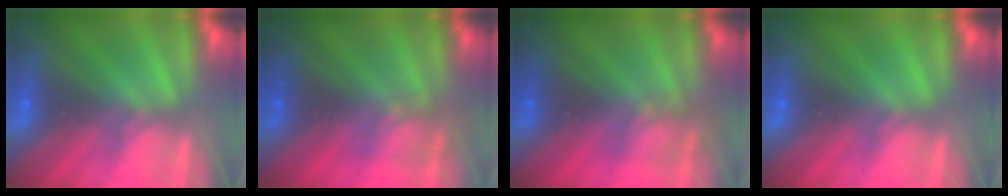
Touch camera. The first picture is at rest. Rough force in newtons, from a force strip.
{"total": 2.4}
{"total": 2.4}
{"total": 0.0}